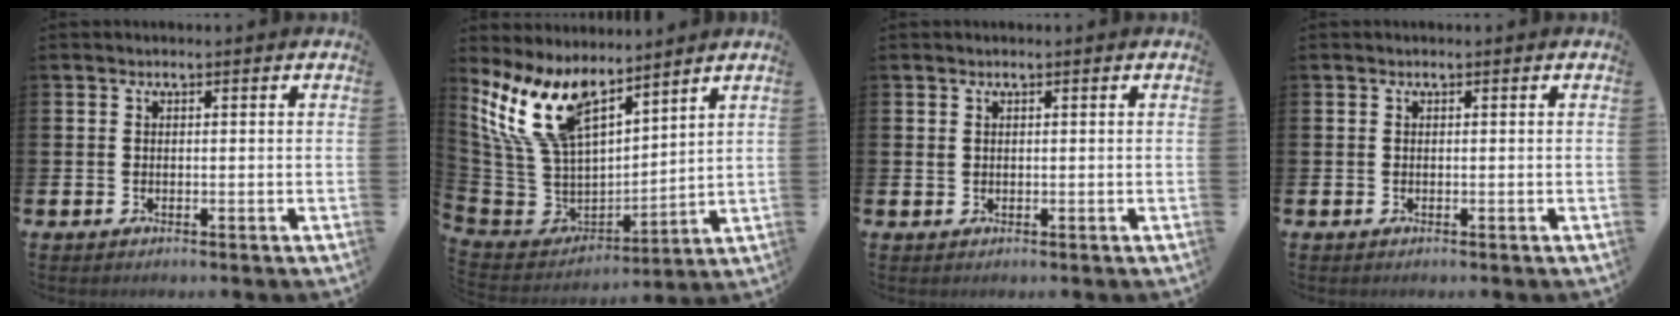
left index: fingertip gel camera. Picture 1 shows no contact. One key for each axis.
{"total": 11.9, "fx": 9.3, "fy": 5.1, "fz": 5.3, "tx": -0.159, "ty": -0.052, "tz": 0.175}
{"total": 0.7, "fx": 0.5, "fy": 0.5, "fz": 0.2, "tx": -0.002, "ty": 0.004, "tz": 0.008}
{"total": 0.0}